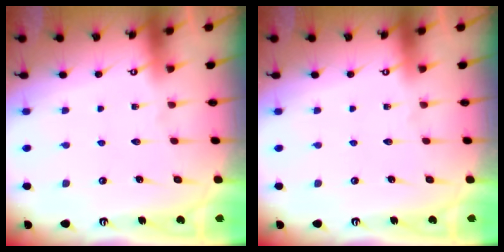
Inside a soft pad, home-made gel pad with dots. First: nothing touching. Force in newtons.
{"total": 0.0}